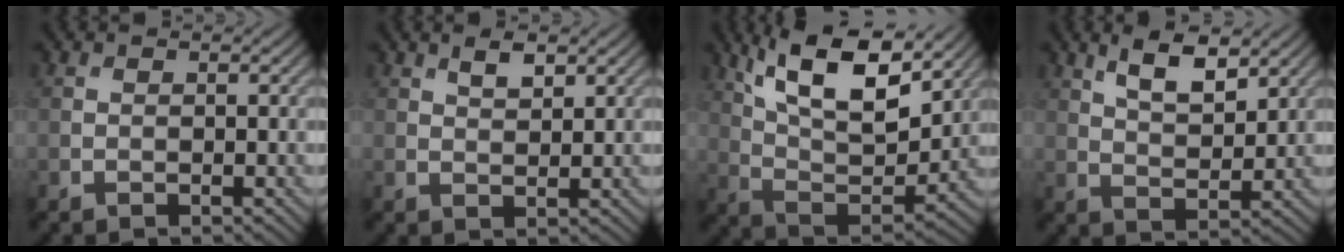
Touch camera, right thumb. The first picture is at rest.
{"total": 2.4, "force": [1.5, 0.9, 1.6], "torque": [-0.032, 0.000, 0.030]}
{"total": 15.7, "force": [9.2, 6.0, 11.2], "torque": [-0.214, 0.002, 0.152]}
{"total": 6.4, "force": [3.9, 2.3, 4.4], "torque": [-0.090, -0.001, 0.078]}